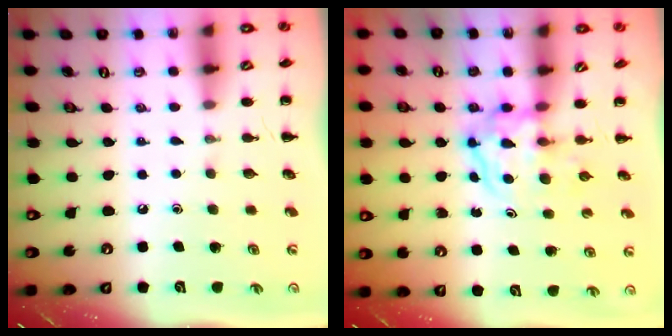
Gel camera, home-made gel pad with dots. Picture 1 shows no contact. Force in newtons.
{"total": 3.8, "press": 3.8, "slide": 0.4}